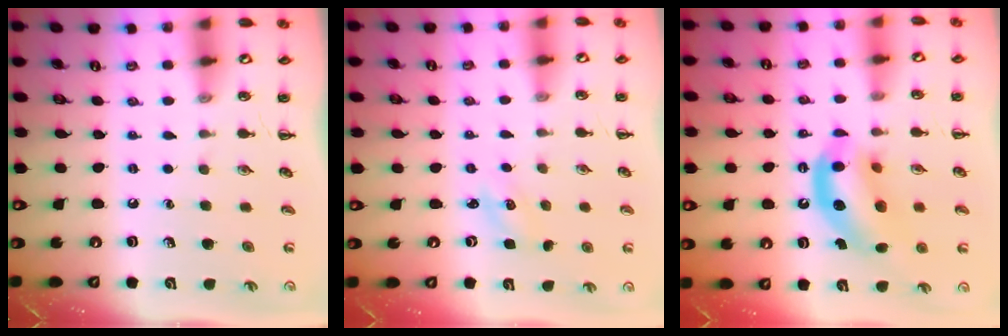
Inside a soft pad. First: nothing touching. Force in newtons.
{"total": 1.8, "press": 1.7, "slide": 0.5}
{"total": 13.1, "press": 12.7, "slide": 3.4}